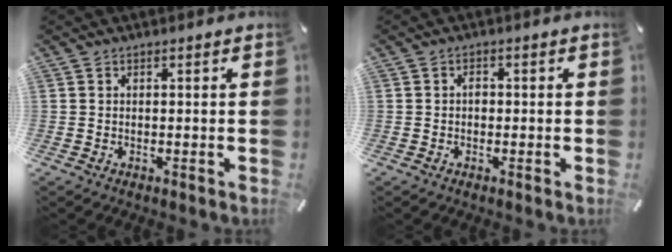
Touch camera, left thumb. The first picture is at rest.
{"total": 1.4, "force": [-0.3, 1.0, 0.8], "torque": [-0.017, 0.005, -0.007]}